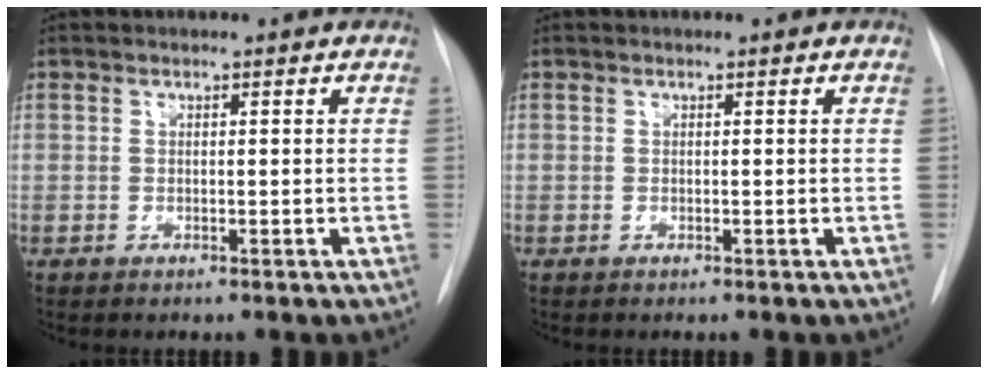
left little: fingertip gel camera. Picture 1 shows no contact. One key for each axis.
{"total": 0.0}